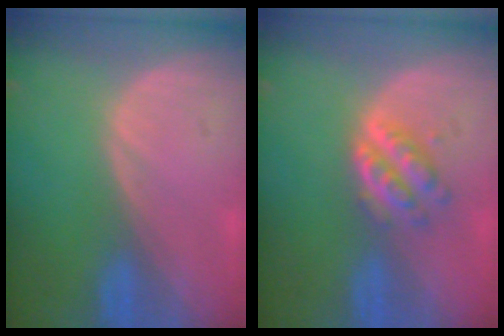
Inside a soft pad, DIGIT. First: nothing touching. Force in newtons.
{"total": 4.9, "press": 4.4, "slide": 2.2}